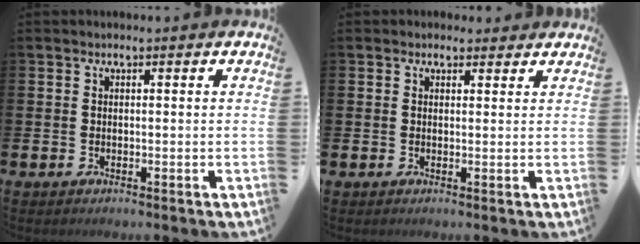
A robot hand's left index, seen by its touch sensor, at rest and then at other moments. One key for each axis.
{"total": 1.5, "fx": 1.3, "fy": 0.7, "fz": 0.1, "tx": 0.016, "ty": -0.005, "tz": 0.020}